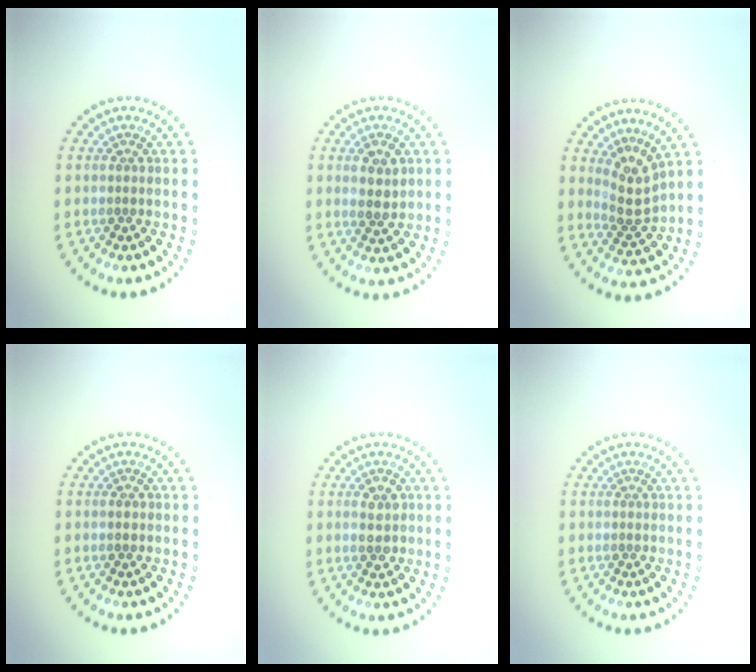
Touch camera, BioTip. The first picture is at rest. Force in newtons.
{"total": 1.9, "press": 1.8, "slide": 0.2}
{"total": 2.9, "press": 2.2, "slide": 2.0}
{"total": 0.9, "press": 0.9, "slide": 0.1}
{"total": 2.0, "press": 1.9, "slide": 0.3}
{"total": 0.0}